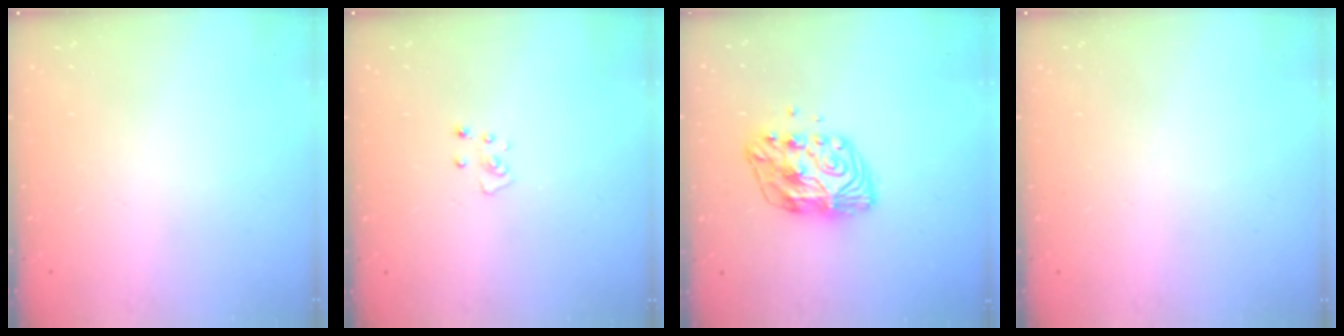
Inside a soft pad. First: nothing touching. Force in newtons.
{"total": 2.8, "press": 2.8, "slide": 0.2}
{"total": 9.7, "press": 9.7, "slide": 0.9}
{"total": 0.0}